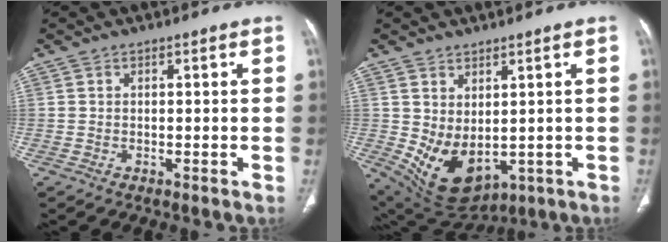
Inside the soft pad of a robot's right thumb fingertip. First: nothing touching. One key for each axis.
{"total": 10.6, "fx": -0.7, "fy": 6.5, "fz": 8.3, "tx": -0.133, "ty": -0.010, "tz": 0.025}